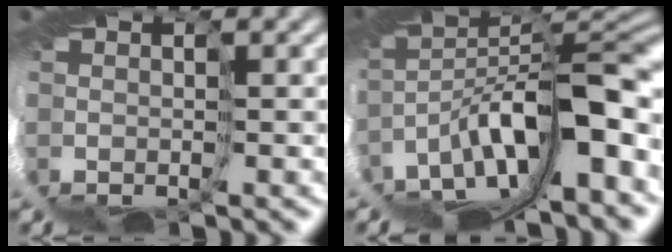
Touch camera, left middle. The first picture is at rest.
{"total": 9.0, "force": [-3.6, 2.3, 8.0], "torque": [-0.130, 0.017, -0.059]}